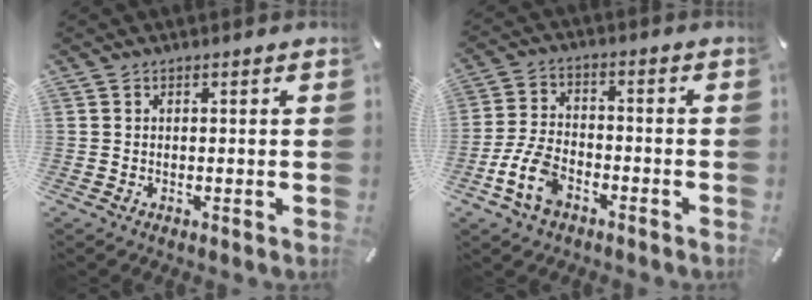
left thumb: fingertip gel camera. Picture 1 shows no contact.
{"total": 10.2, "force": [-5.2, 6.3, 6.1], "torque": [-0.144, 0.017, -0.099]}